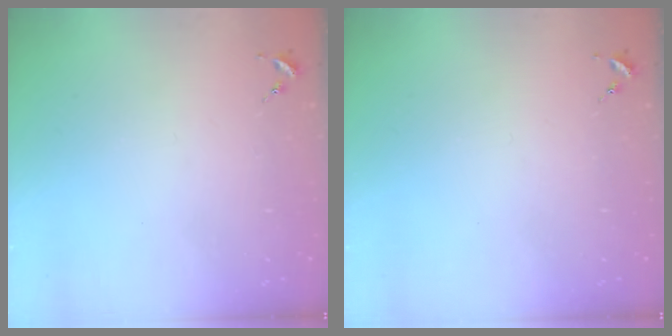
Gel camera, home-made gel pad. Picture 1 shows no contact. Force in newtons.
{"total": 0.0}